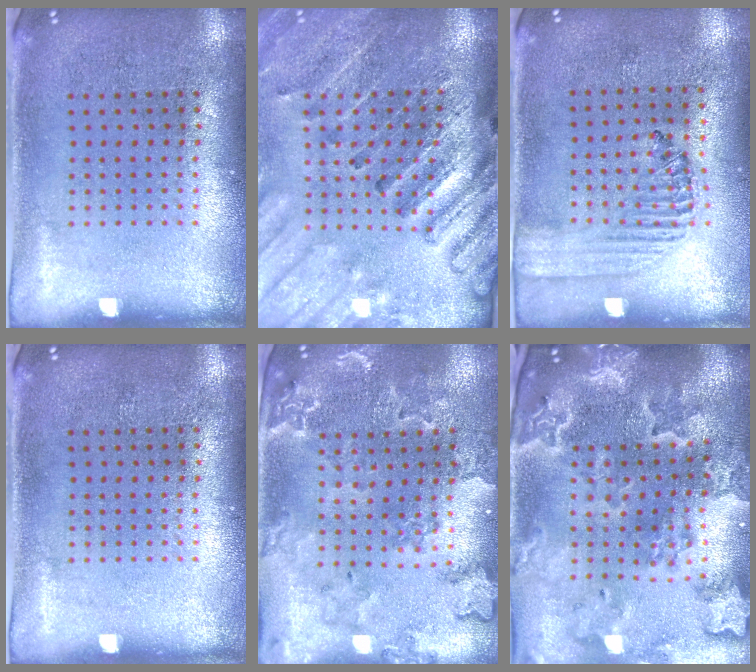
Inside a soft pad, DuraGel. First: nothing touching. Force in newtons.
{"total": 2.8, "press": 2.7, "slide": 0.6}
{"total": 1.3, "press": 1.2, "slide": 0.5}
{"total": 0.0}
{"total": 1.4, "press": 1.4, "slide": 0.3}
{"total": 3.6, "press": 3.1, "slide": 1.7}